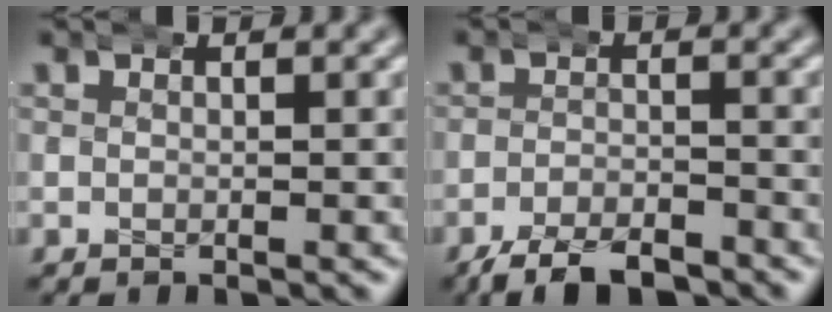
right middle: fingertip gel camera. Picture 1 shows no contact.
{"total": 5.2, "force": [-4.7, 1.3, 2.0], "torque": [-0.019, -0.009, -0.076]}